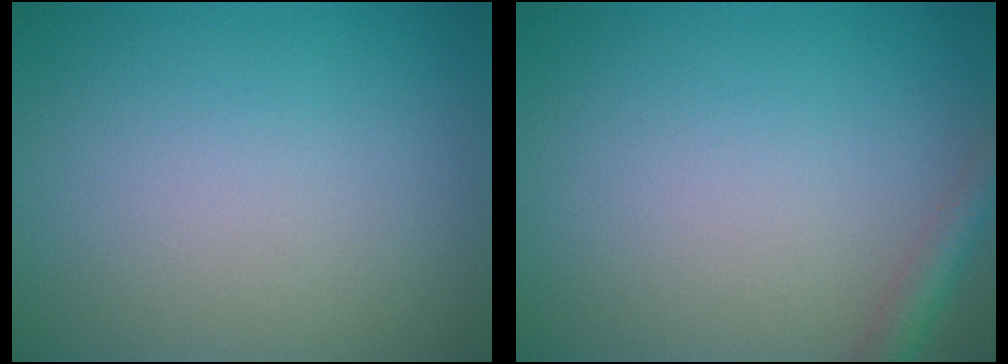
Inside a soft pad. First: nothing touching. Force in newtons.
{"total": 2.1, "press": 2.1, "slide": 0.1}